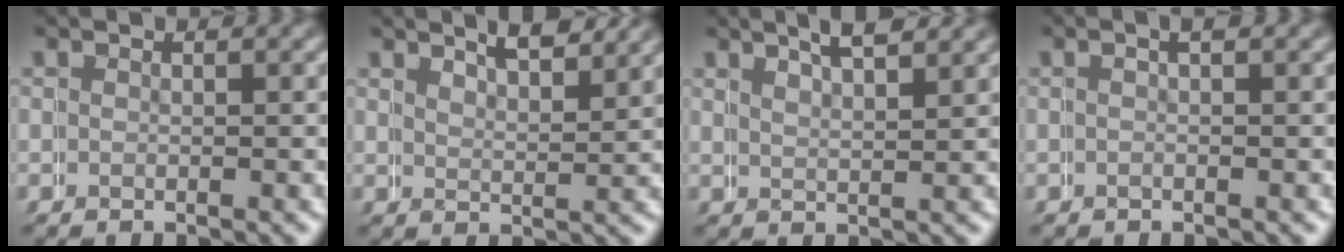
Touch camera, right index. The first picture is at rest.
{"total": 3.5, "force": [3.4, -0.9, 0.2], "torque": [0.000, 0.008, 0.058]}
{"total": 3.3, "force": [3.1, -0.9, 0.8], "torque": [-0.006, 0.011, 0.054]}
{"total": 0.6, "force": [0.4, -0.3, 0.4], "torque": [-0.002, 0.008, 0.004]}